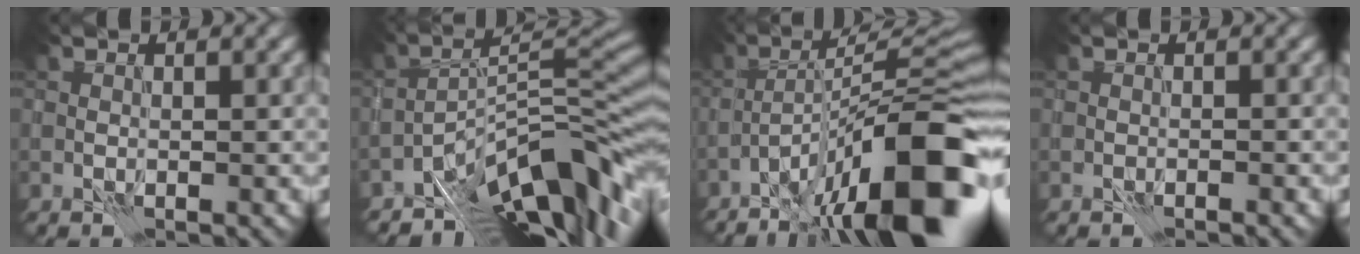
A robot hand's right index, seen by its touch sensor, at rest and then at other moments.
{"total": 11.0, "force": [-7.2, 3.3, 7.7], "torque": [-0.091, 0.017, -0.130]}
{"total": 15.6, "force": [-8.7, 3.6, 12.5], "torque": [-0.179, 0.020, -0.146]}
{"total": 0.6, "force": [-0.6, -0.1, 0.0], "torque": [0.000, 0.002, -0.011]}